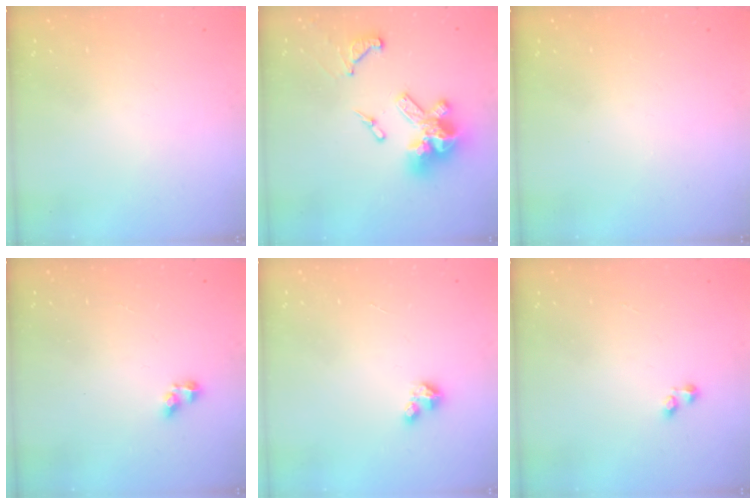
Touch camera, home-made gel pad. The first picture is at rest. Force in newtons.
{"total": 16.7, "press": 16.6, "slide": 1.8}
{"total": 0.0}
{"total": 2.9, "press": 2.6, "slide": 1.1}
{"total": 2.7, "press": 2.7, "slide": 0.3}
{"total": 1.6, "press": 1.5, "slide": 0.4}